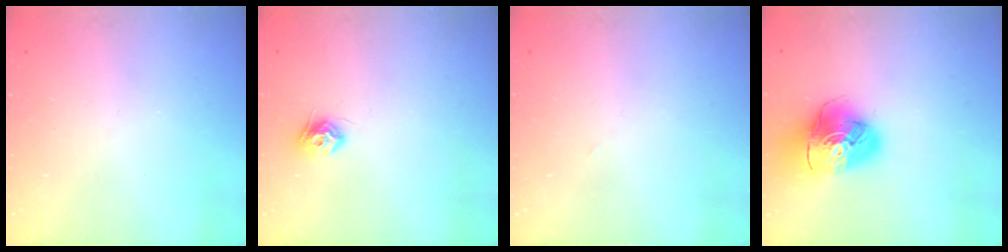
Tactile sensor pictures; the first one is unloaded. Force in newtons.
{"total": 8.1, "press": 8.1, "slide": 0.2}
{"total": 1.1, "press": 1.1, "slide": 0.1}
{"total": 14.9, "press": 14.7, "slide": 2.0}